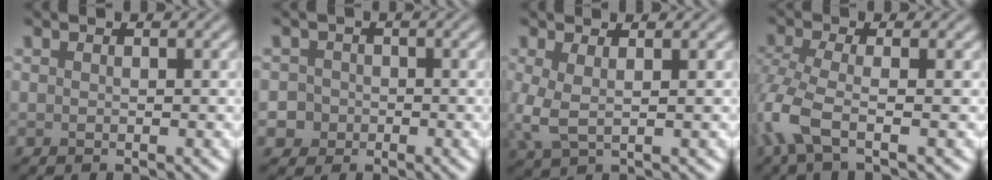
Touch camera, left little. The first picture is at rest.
{"total": 4.3, "force": [-1.7, 3.9, 0.7], "torque": [0.004, 0.002, -0.049]}
{"total": 2.9, "force": [0.3, 1.1, 2.6], "torque": [-0.068, -0.001, 0.003]}
{"total": 5.0, "force": [-2.0, 1.6, 4.3], "torque": [-0.112, -0.007, -0.053]}